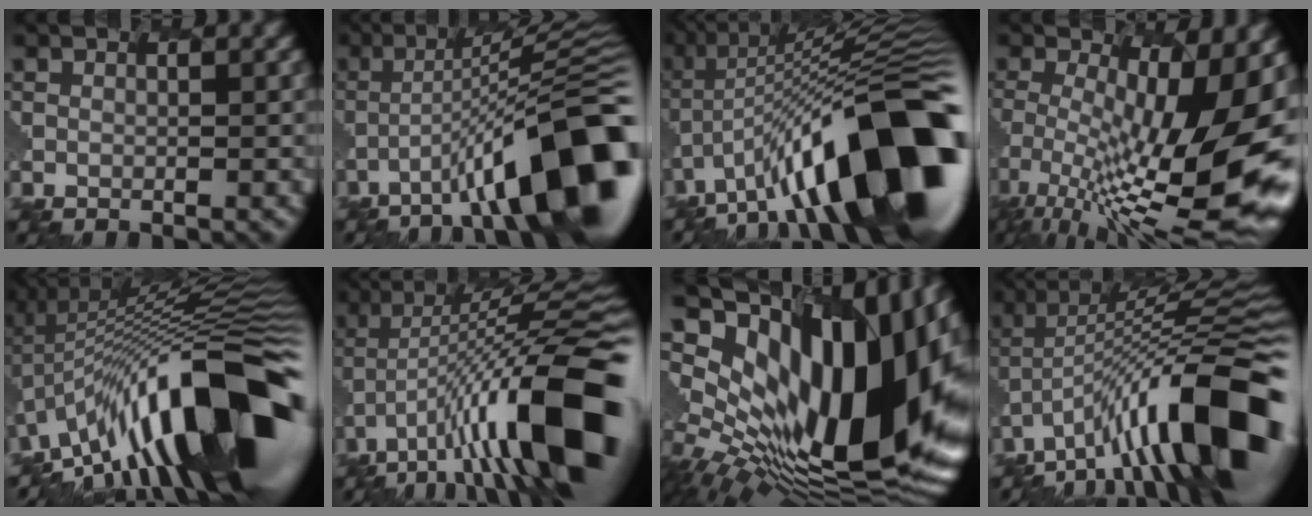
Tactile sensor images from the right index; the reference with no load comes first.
{"total": 12.1, "force": [-6.2, 2.2, 10.1], "torque": [-0.154, 0.016, -0.100]}
{"total": 15.7, "force": [-6.5, 5.3, 13.3], "torque": [-0.193, 0.037, -0.123]}
{"total": 14.6, "force": [-2.6, 4.5, 13.6], "torque": [-0.215, -0.014, -0.043]}
{"total": 14.7, "force": [-5.1, 4.4, 13.0], "torque": [-0.158, 0.055, -0.120]}
{"total": 14.6, "force": [-6.2, 3.9, 12.6], "torque": [-0.194, 0.021, -0.110]}
{"total": 18.3, "force": [3.1, 9.9, 15.1], "torque": [-0.266, -0.005, 0.051]}
{"total": 13.6, "force": [-6.4, 3.6, 11.5], "torque": [-0.187, 0.029, -0.112]}